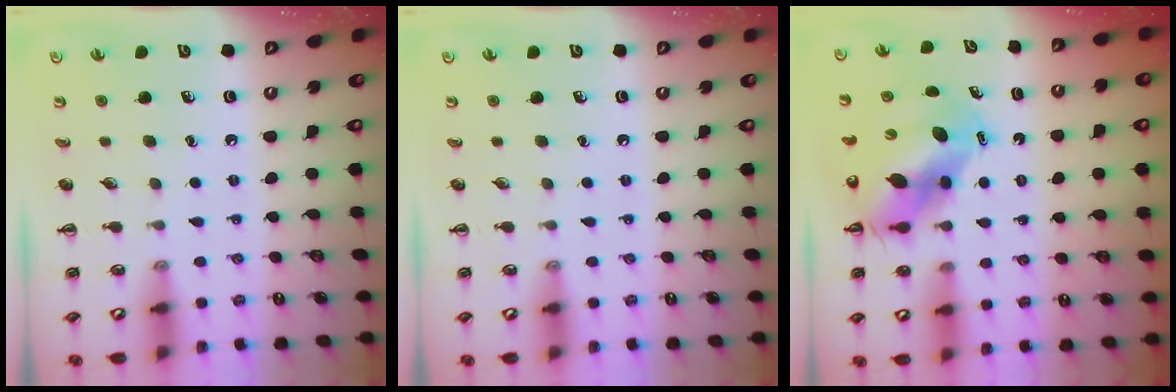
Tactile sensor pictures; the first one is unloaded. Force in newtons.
{"total": 0.0}
{"total": 10.3, "press": 9.9, "slide": 2.9}